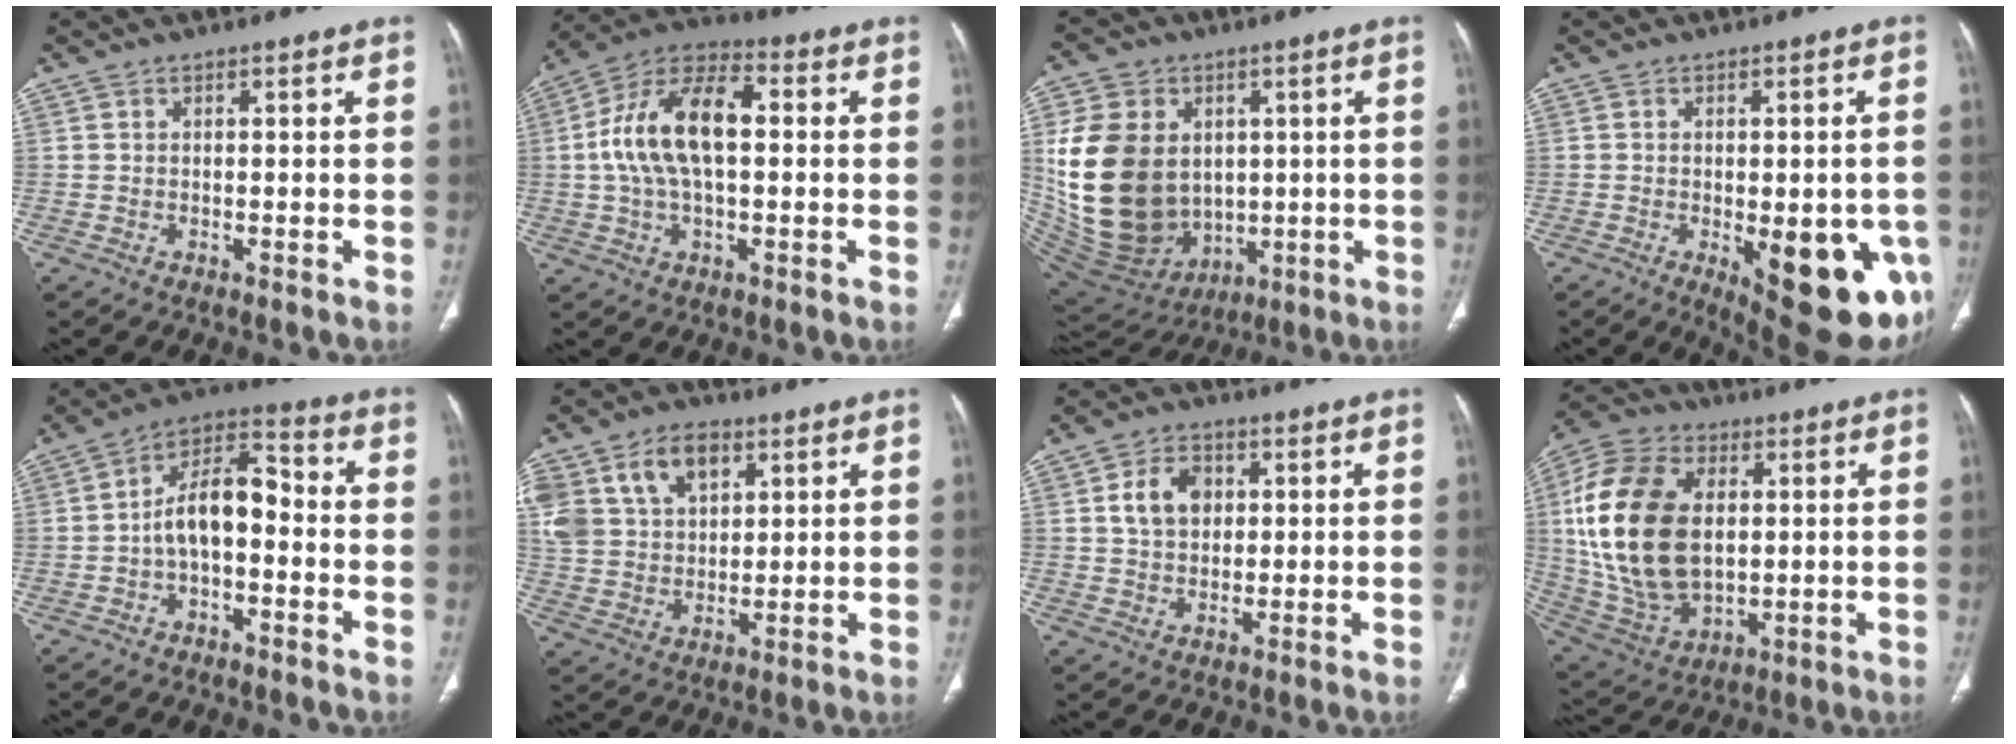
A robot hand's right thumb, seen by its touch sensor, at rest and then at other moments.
{"total": 15.6, "force": [1.1, 8.2, 13.2], "torque": [-0.249, 0.034, 0.013]}
{"total": 23.0, "force": [1.9, 17.5, 14.8], "torque": [-0.278, -0.010, 0.068]}
{"total": 18.0, "force": [-5.6, 7.1, 15.5], "torque": [-0.139, -0.006, -0.051]}
{"total": 10.6, "force": [-1.7, 5.8, 8.7], "torque": [-0.135, 0.047, -0.041]}
{"total": 16.5, "force": [7.0, 11.4, 9.6], "torque": [-0.184, 0.002, 0.137]}
{"total": 7.4, "force": [1.7, 5.5, 4.6], "torque": [-0.063, 0.002, 0.028]}
{"total": 24.2, "force": [3.1, 15.3, 18.4], "torque": [-0.364, -0.009, 0.066]}